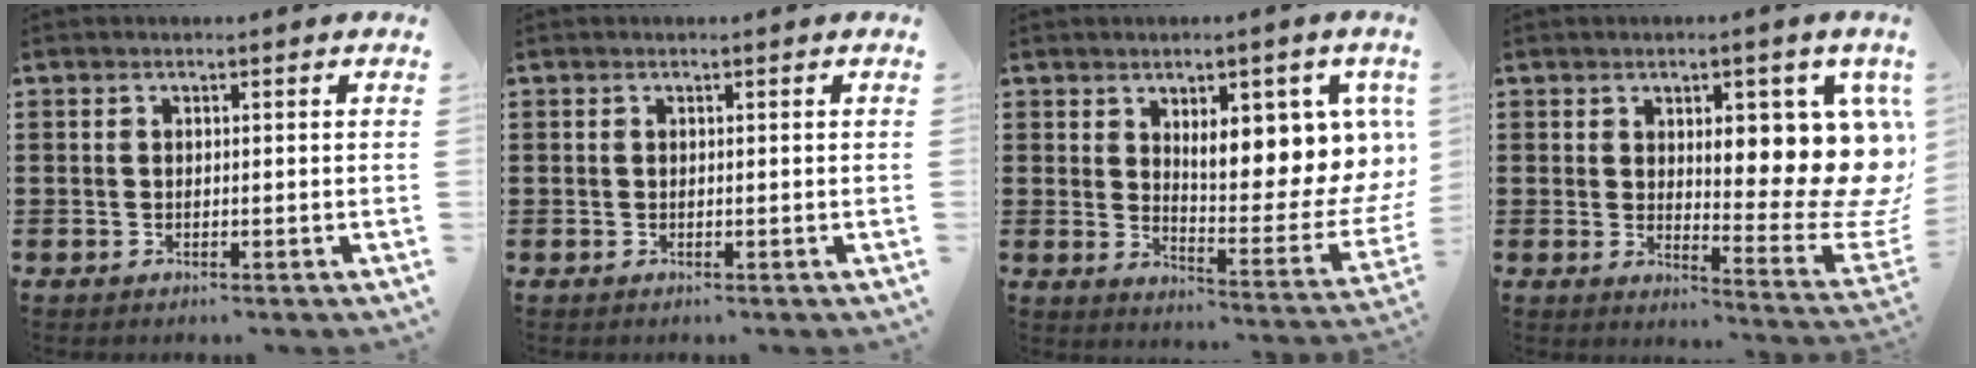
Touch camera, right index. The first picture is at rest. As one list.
[{"total": 0.0}, {"total": 10.1, "force": [4.8, 4.0, 7.9], "torque": [-0.102, -0.045, 0.074]}, {"total": 11.6, "force": [4.1, 5.2, 9.5], "torque": [-0.105, -0.047, 0.066]}]